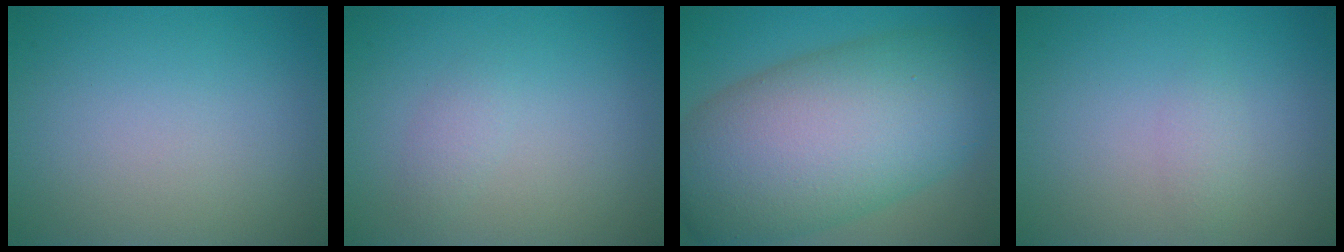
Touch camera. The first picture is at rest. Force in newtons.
{"total": 1.1, "press": 1.1, "slide": 0.0}
{"total": 14.3, "press": 14.3, "slide": 0.6}
{"total": 1.0, "press": 1.0, "slide": 0.0}